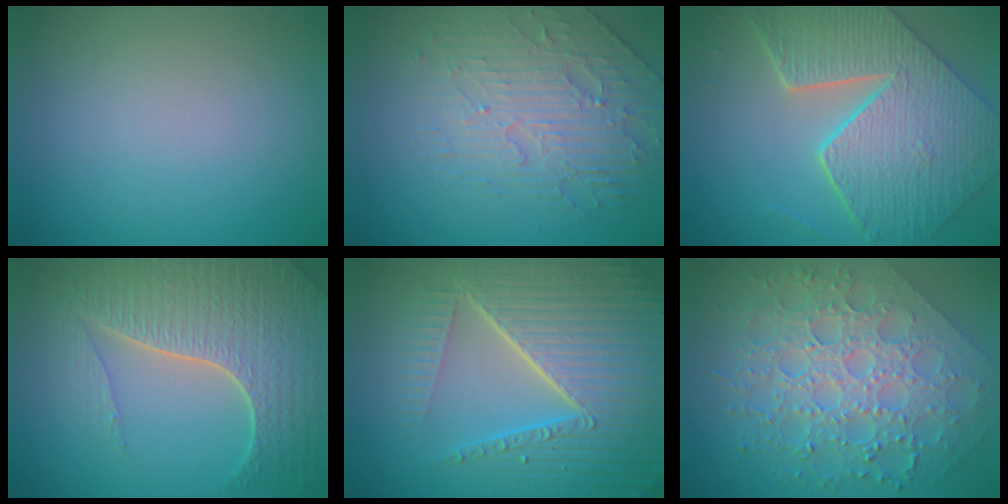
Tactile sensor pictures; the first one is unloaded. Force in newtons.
{"total": 4.1, "press": 3.7, "slide": 1.8}
{"total": 9.7, "press": 6.8, "slide": 7.0}
{"total": 7.6, "press": 5.6, "slide": 5.1}
{"total": 9.6, "press": 6.2, "slide": 7.3}
{"total": 8.1, "press": 6.5, "slide": 4.9}